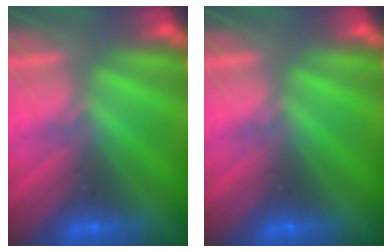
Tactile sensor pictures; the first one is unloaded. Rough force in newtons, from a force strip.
{"total": 0.0}